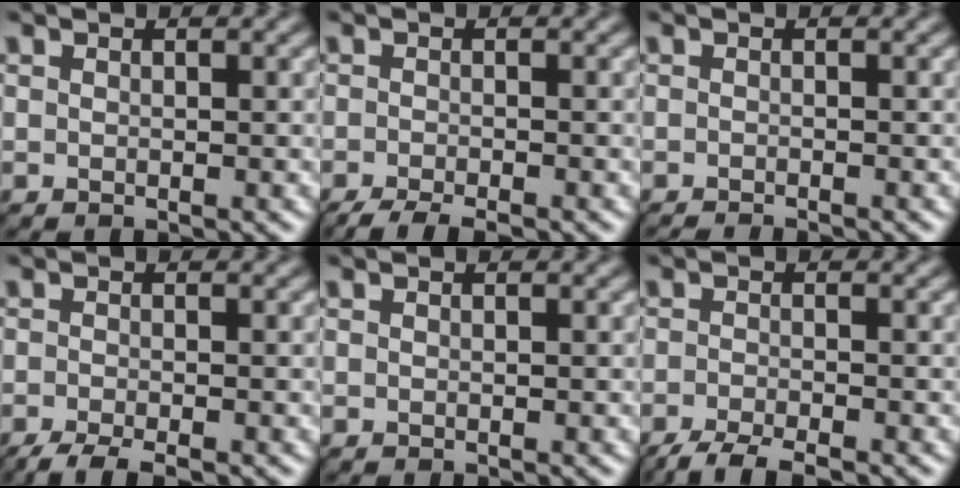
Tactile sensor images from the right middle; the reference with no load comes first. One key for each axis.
{"total": 3.3, "fx": -2.6, "fy": 0.6, "fz": 1.9, "tx": -0.032, "ty": -0.005, "tz": -0.049}
{"total": 1.8, "fx": -1.5, "fy": 0.3, "fz": 0.8, "tx": -0.003, "ty": -0.004, "tz": -0.026}
{"total": 3.2, "fx": -2.4, "fy": 0.6, "fz": 2.1, "tx": -0.036, "ty": -0.006, "tz": -0.048}
{"total": 0.0}
{"total": 3.6, "fx": -2.8, "fy": 0.7, "fz": 2.1, "tx": -0.038, "ty": -0.006, "tz": -0.056}